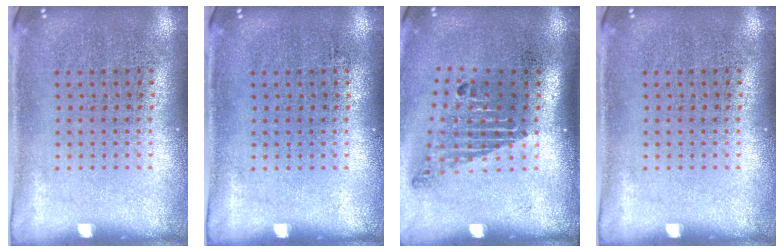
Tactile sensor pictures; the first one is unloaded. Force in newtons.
{"total": 0.0}
{"total": 1.8, "press": 1.2, "slide": 1.3}
{"total": 0.0}